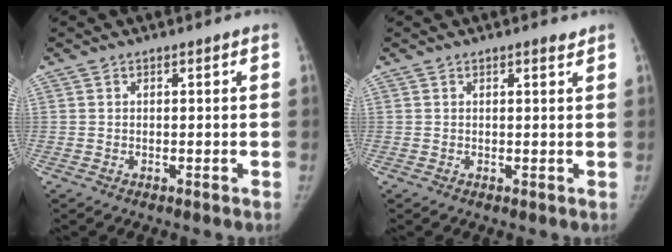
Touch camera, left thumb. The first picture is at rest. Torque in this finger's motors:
{"motor_torque": [-0.28, -0.30, 0.47, 0.20, -0.18]}